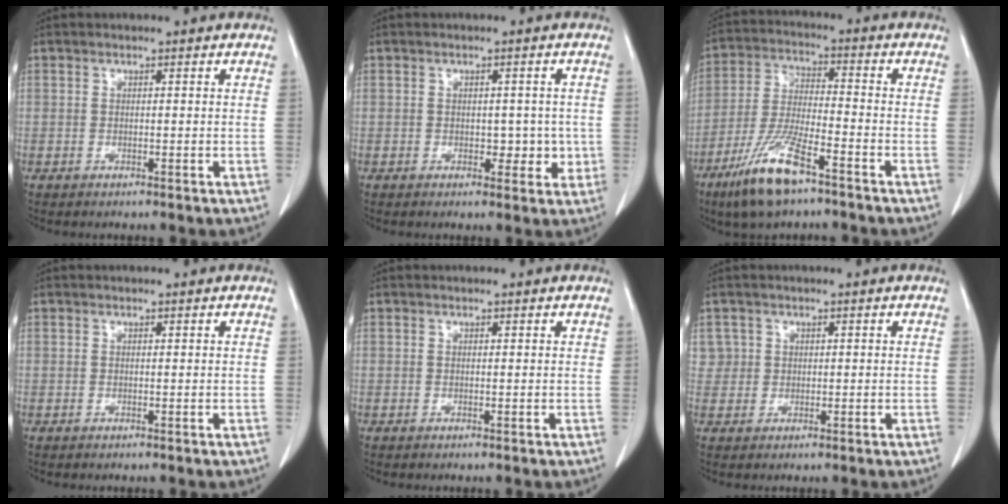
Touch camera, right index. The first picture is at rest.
{"total": 3.3, "force": [-0.3, 2.4, 2.3], "torque": [-0.015, 0.005, 0.000]}
{"total": 11.4, "force": [-7.4, 2.1, 8.5], "torque": [-0.180, -0.024, -0.138]}
{"total": 0.0}
{"total": 0.0}
{"total": 2.6, "force": [0.9, 2.4, -0.2], "torque": [0.021, 0.005, 0.012]}